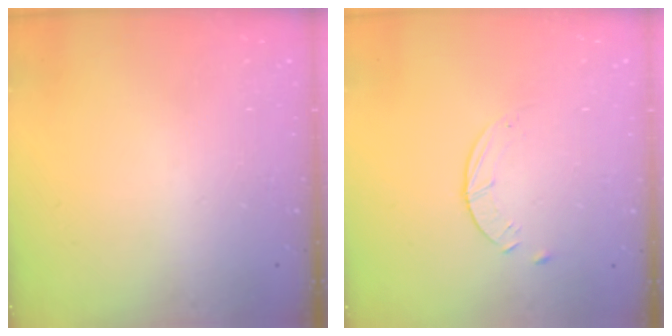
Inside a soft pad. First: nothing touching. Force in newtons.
{"total": 2.6, "press": 2.5, "slide": 0.3}